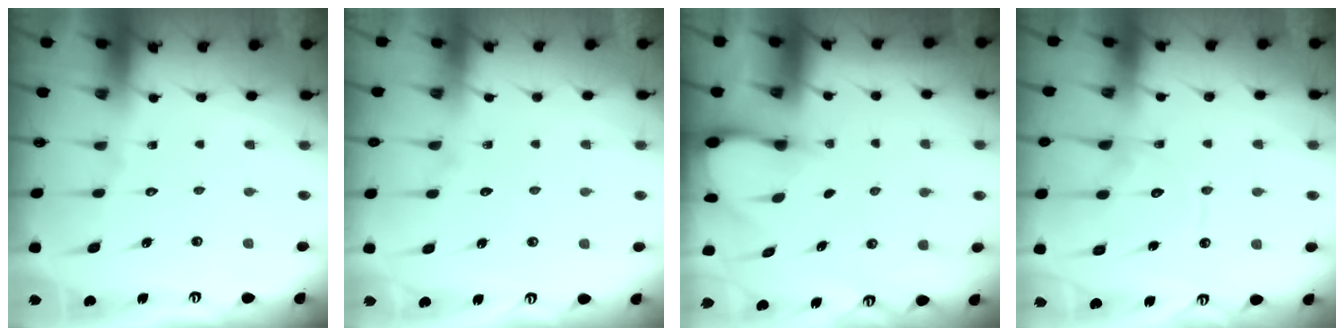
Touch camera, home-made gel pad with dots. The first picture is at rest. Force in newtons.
{"total": 4.5, "press": 4.5, "slide": 0.6}
{"total": 3.1, "press": 3.1, "slide": 0.3}
{"total": 12.5, "press": 12.5, "slide": 1.2}